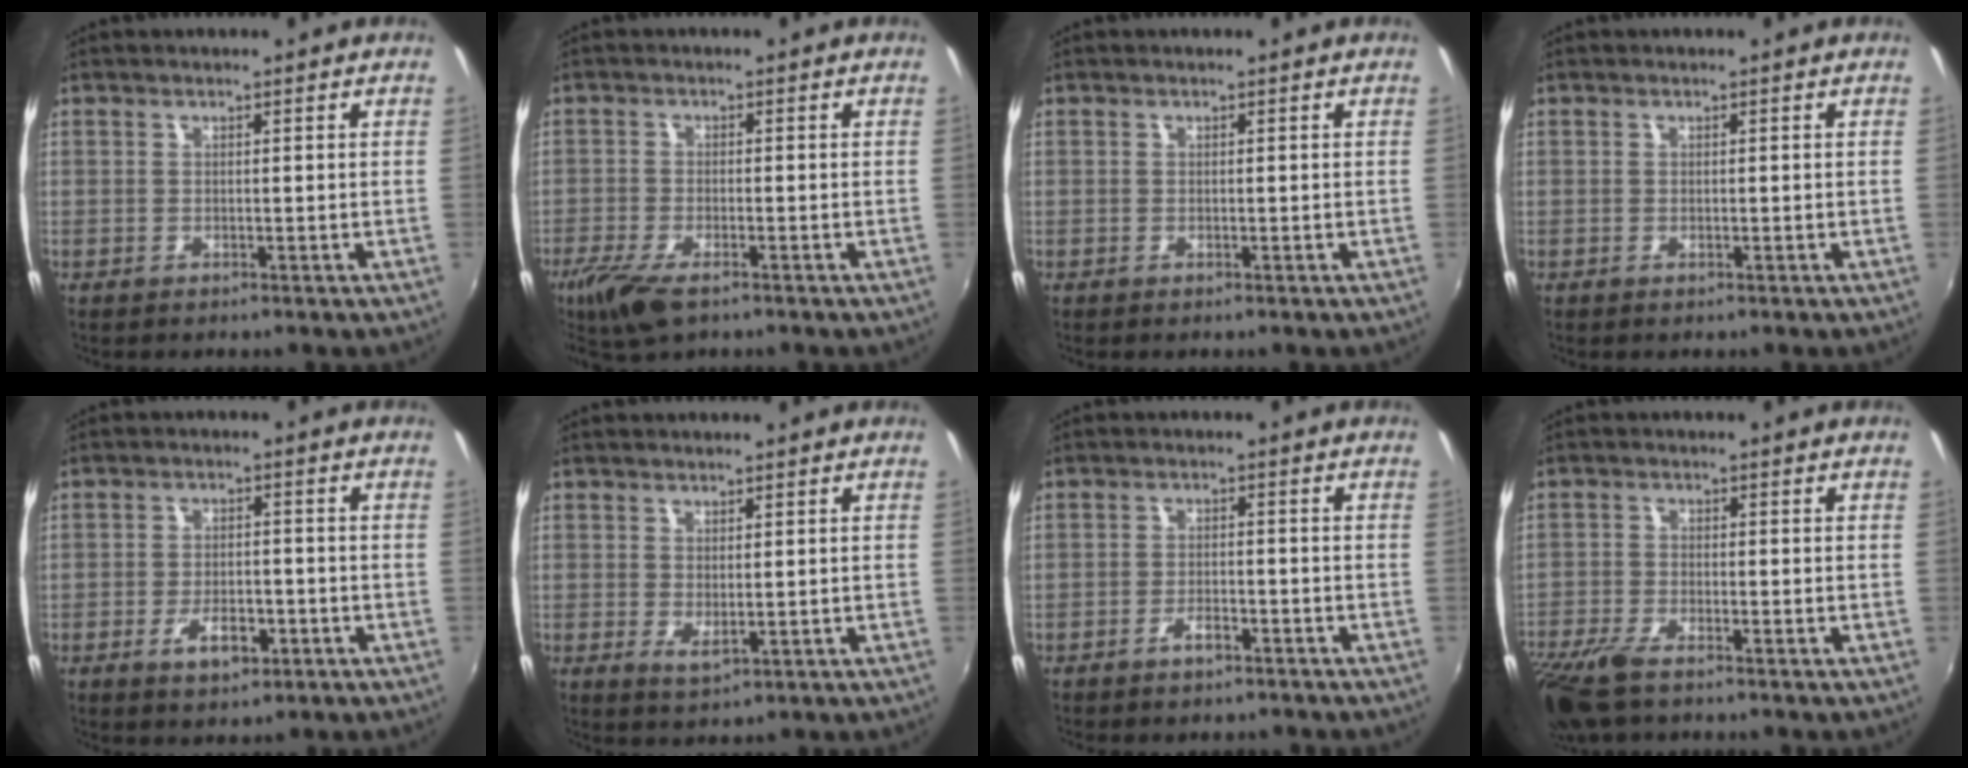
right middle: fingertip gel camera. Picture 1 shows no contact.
{"total": 7.8, "force": [-5.2, 2.6, 5.2], "torque": [-0.129, -0.030, -0.099]}
{"total": 0.0}
{"total": 0.0}
{"total": 5.5, "force": [-2.7, 2.8, 3.9], "torque": [-0.082, -0.004, -0.040]}
{"total": 2.3, "force": [0.1, 1.0, 2.1], "torque": [-0.034, -0.007, 0.004]}
{"total": 3.0, "force": [-2.4, 1.1, 1.4], "torque": [-0.037, 0.001, -0.039]}
{"total": 10.0, "force": [-7.3, 3.0, 6.1], "torque": [-0.154, -0.041, -0.142]}